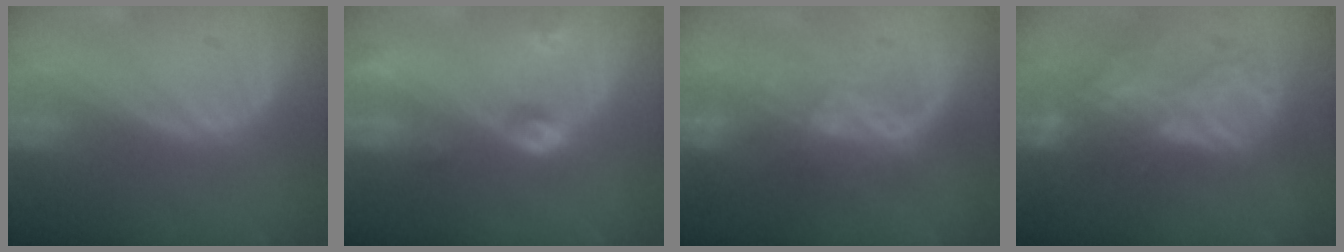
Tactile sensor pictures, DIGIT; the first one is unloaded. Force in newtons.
{"total": 4.8, "press": 4.3, "slide": 2.0}
{"total": 6.6, "press": 5.7, "slide": 3.4}
{"total": 8.7, "press": 7.6, "slide": 4.1}